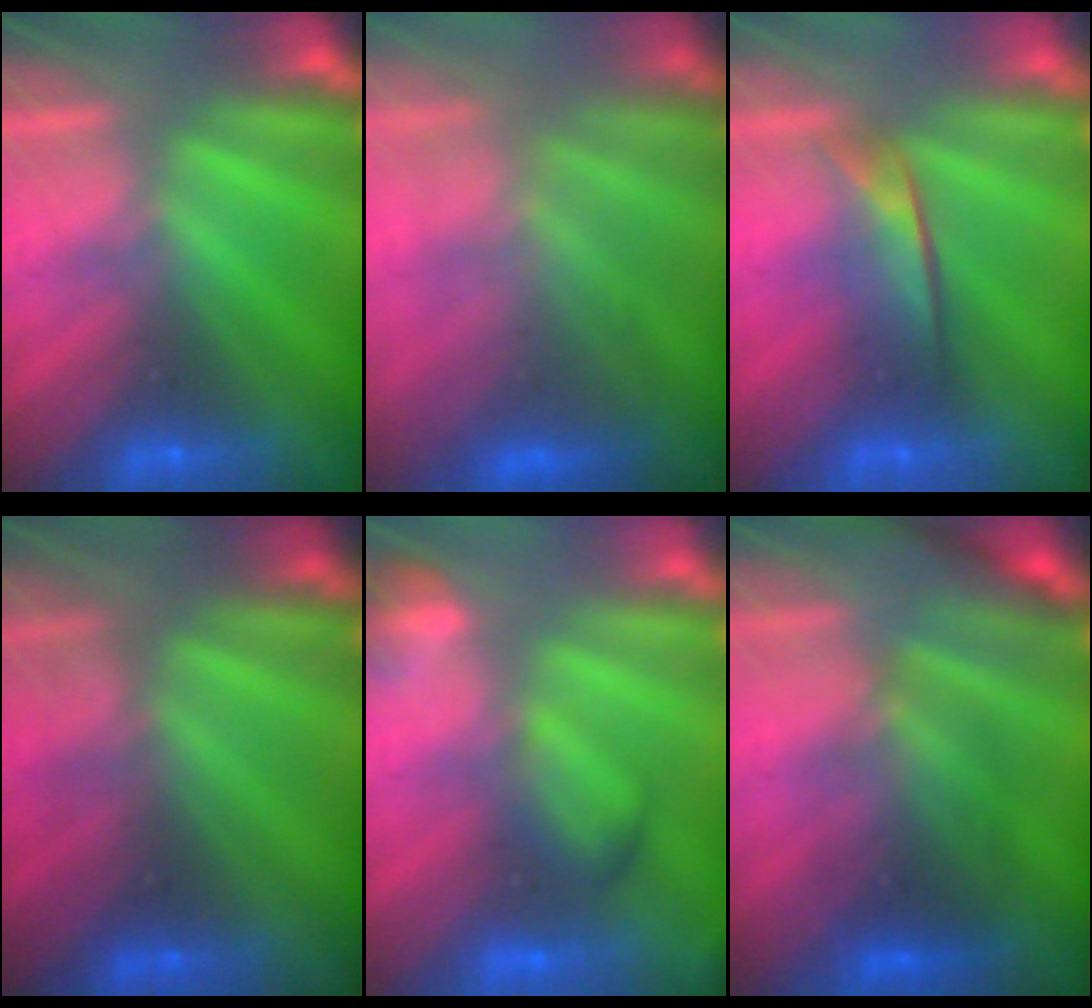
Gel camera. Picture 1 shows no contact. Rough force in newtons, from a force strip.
{"total": 3.8}
{"total": 2.1}
{"total": 2.6}
{"total": 2.6}
{"total": 2.4}